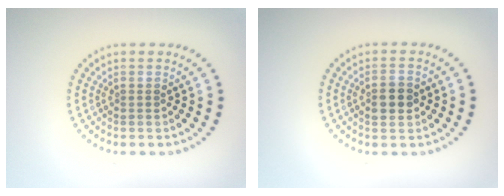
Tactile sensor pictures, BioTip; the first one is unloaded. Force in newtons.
{"total": 2.8, "press": 2.8, "slide": 0.2}